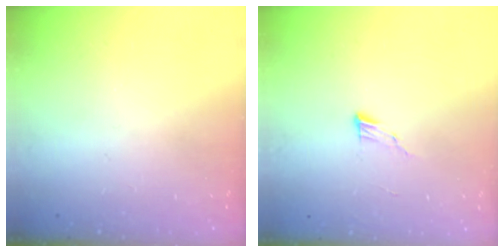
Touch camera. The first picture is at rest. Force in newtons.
{"total": 4.7, "press": 4.7, "slide": 0.4}